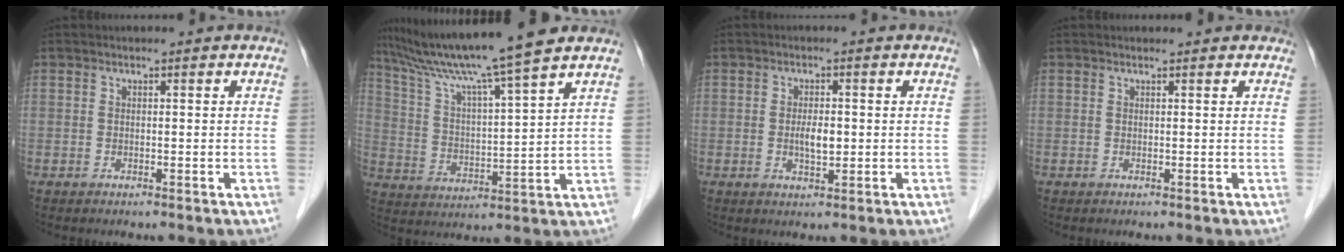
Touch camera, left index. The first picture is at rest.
{"total": 15.3, "force": [12.7, -1.6, 8.3], "torque": [-0.152, 0.012, 0.213]}
{"total": 3.0, "force": [-0.1, 1.1, 2.8], "torque": [-0.054, -0.001, 0.000]}
{"total": 2.3, "force": [2.1, 0.8, 0.5], "torque": [-0.009, 0.012, 0.017]}